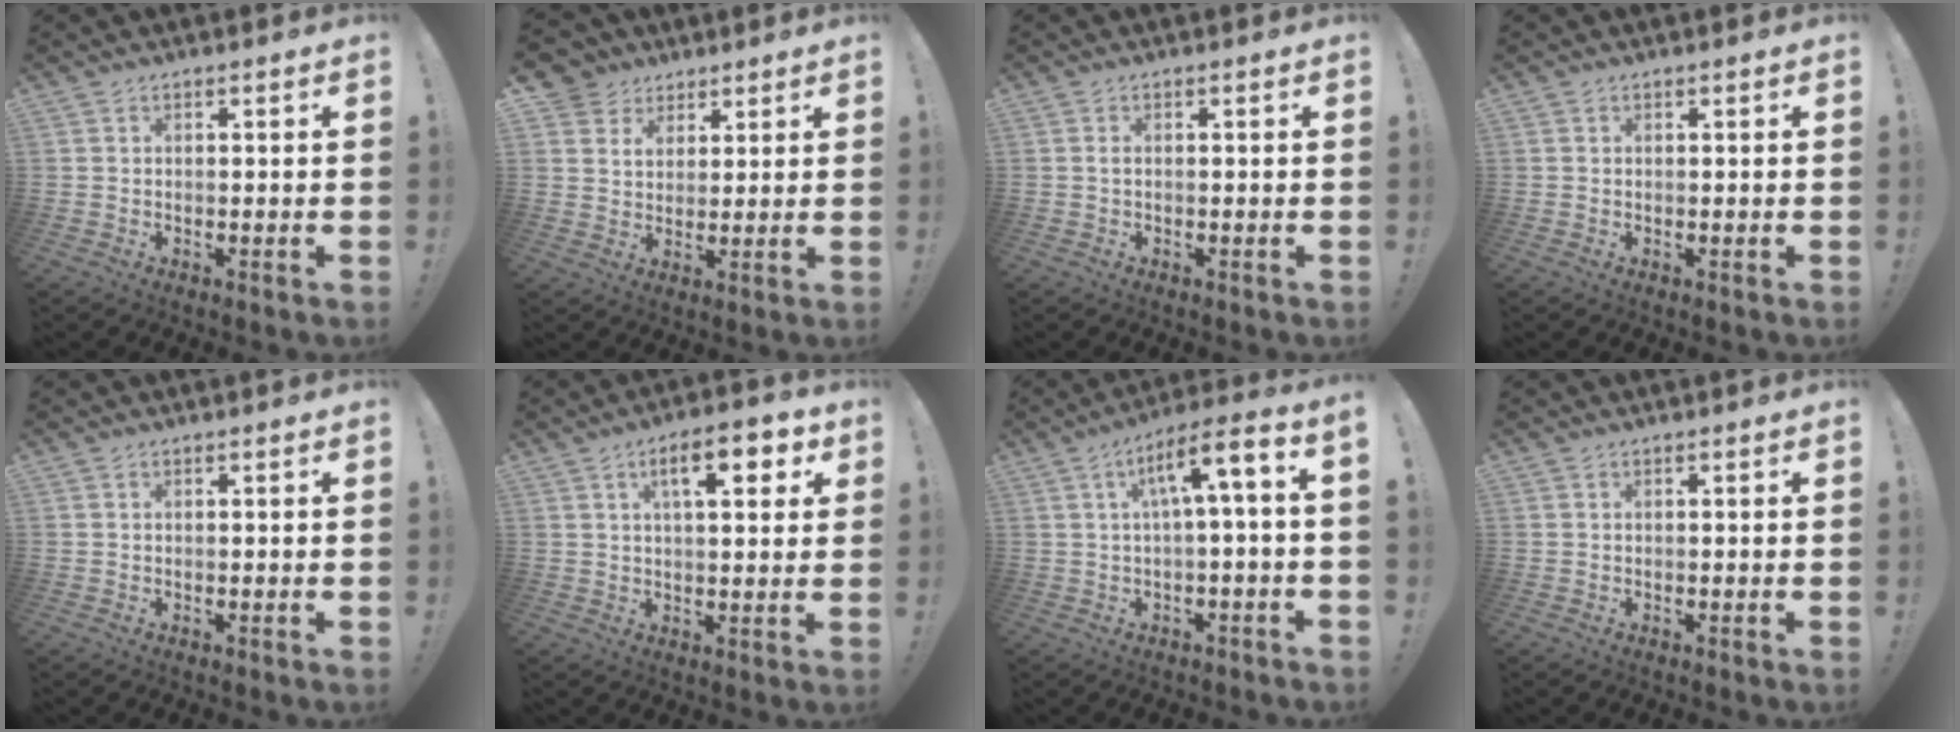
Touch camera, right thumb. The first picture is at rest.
{"total": 6.8, "force": [3.9, 5.6, 0.8], "torque": [-0.012, -0.031, 0.076]}
{"total": 0.7, "force": [-0.1, 0.3, 0.6], "torque": [-0.014, 0.004, -0.002]}
{"total": 0.0}
{"total": 0.0}
{"total": 10.6, "force": [4.1, 3.8, 8.9], "torque": [-0.121, -0.006, 0.061]}
{"total": 8.6, "force": [0.9, 1.3, 8.5], "torque": [-0.133, -0.007, 0.011]}
{"total": 0.0}